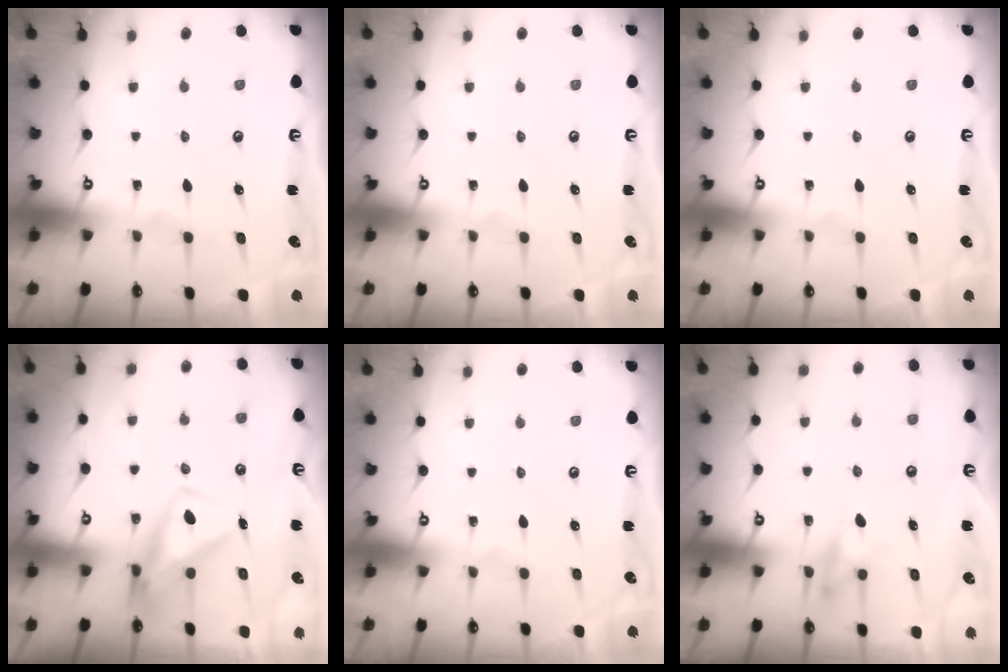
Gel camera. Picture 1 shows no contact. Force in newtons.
{"total": 0.0}
{"total": 0.0}
{"total": 9.4, "press": 9.4, "slide": 0.9}
{"total": 0.0}
{"total": 8.7, "press": 8.6, "slide": 1.4}